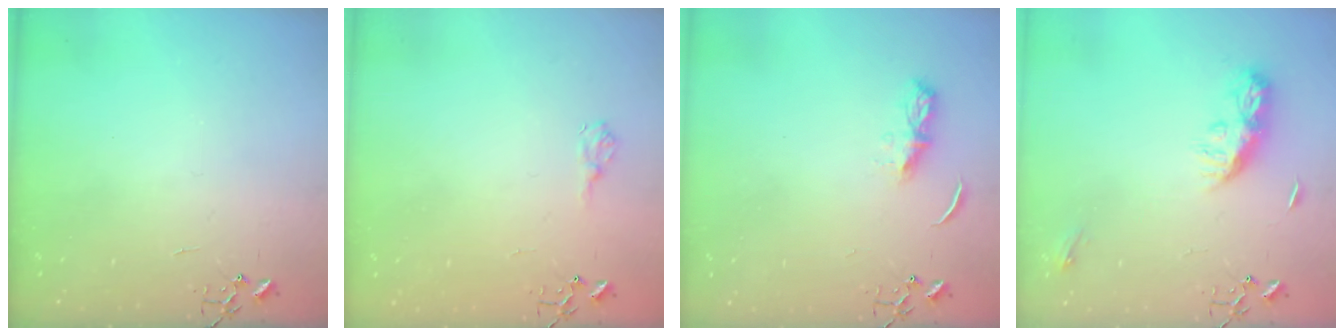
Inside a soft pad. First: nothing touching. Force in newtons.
{"total": 6.8, "press": 6.8, "slide": 0.9}
{"total": 6.1, "press": 6.0, "slide": 0.7}
{"total": 8.7, "press": 8.7, "slide": 0.4}